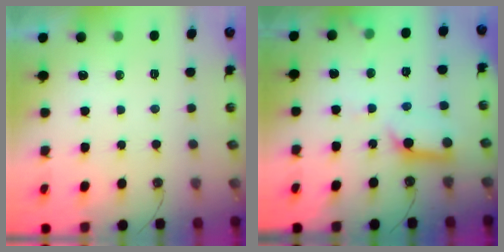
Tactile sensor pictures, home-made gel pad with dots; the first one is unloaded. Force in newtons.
{"total": 11.6, "press": 11.5, "slide": 1.4}